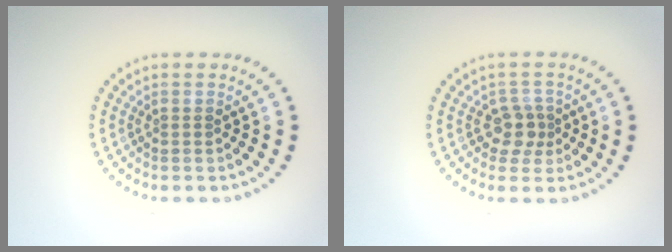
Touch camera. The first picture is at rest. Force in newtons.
{"total": 2.2, "press": 1.8, "slide": 1.3}